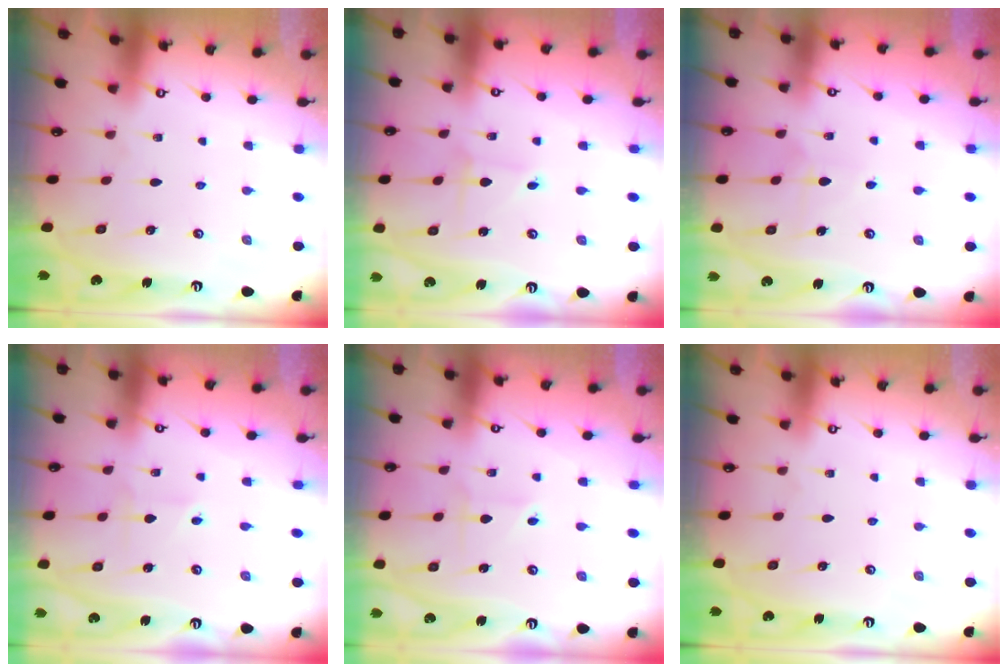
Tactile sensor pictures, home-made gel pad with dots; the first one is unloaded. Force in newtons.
{"total": 1.1, "press": 1.1, "slide": 0.0}
{"total": 5.5, "press": 5.5, "slide": 0.5}
{"total": 1.6, "press": 1.3, "slide": 0.9}
{"total": 2.0, "press": 1.7, "slide": 1.0}
{"total": 0.0}